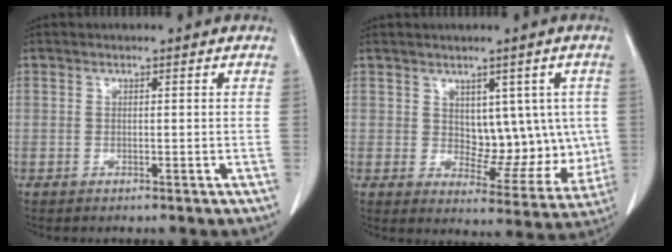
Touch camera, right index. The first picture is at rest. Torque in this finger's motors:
{"motor_torque": [0.07, 0.02, 0.02, 0.00]}